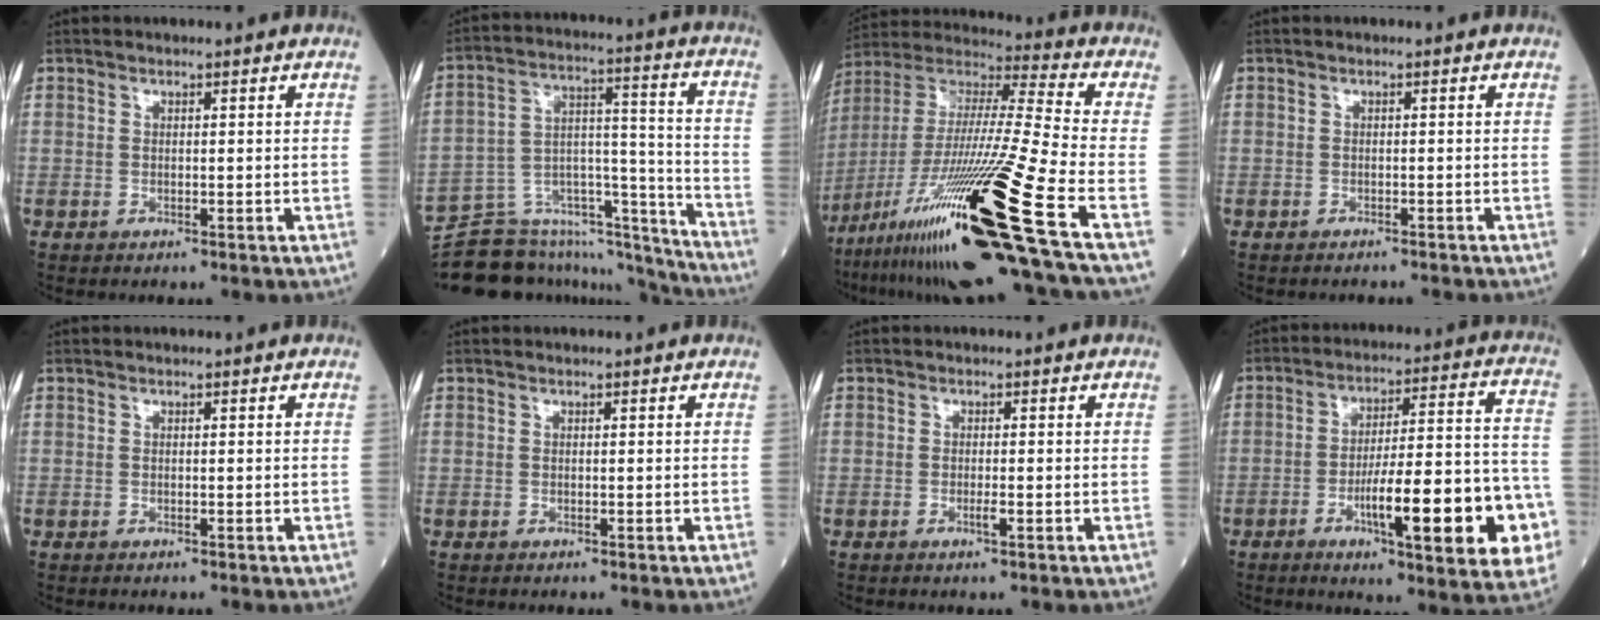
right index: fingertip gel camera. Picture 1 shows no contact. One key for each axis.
{"total": 20.6, "fx": -19.3, "fy": 5.2, "fz": 4.7, "tx": -0.082, "ty": 0.065, "tz": -0.295}
{"total": 28.8, "fx": -15.1, "fy": -0.9, "fz": 24.5, "tx": -0.459, "ty": -0.052, "tz": -0.279}
{"total": 2.0, "fx": -1.9, "fy": 0.8, "fz": -0.2, "tx": 0.002, "ty": 0.000, "tz": -0.032}
{"total": 0.0}
{"total": 0.0}
{"total": 1.4, "fx": -0.6, "fy": 0.0, "fz": 1.2, "tx": -0.026, "ty": -0.002, "tz": -0.011}
{"total": 19.8, "fx": -6.8, "fy": 2.7, "fz": 18.4, "tx": -0.224, "ty": 0.010, "tz": -0.090}